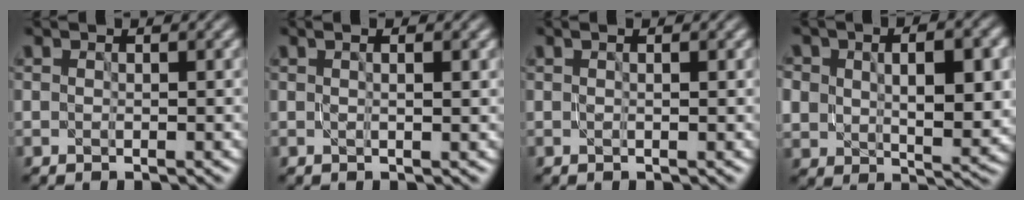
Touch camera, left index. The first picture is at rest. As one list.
[{"total": 2.5, "force": [1.1, 1.0, 2.1], "torque": [-0.014, 0.003, -0.006]}, {"total": 1.2, "force": [0.5, 0.3, 1.0], "torque": [-0.011, -0.006, 0.002]}, {"total": 9.6, "force": [1.4, 6.1, 7.3], "torque": [-0.123, -0.013, 0.036]}]